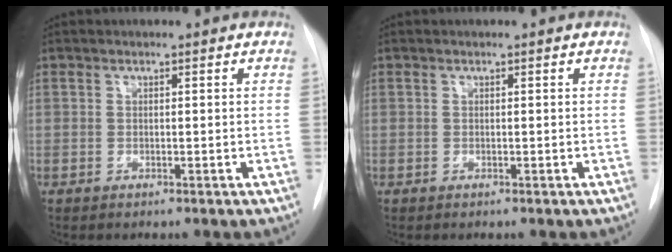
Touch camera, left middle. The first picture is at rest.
{"total": 0.0}